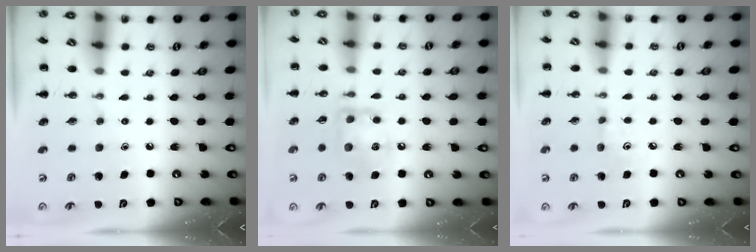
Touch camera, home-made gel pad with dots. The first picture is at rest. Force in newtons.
{"total": 11.7, "press": 11.6, "slide": 1.1}
{"total": 3.6, "press": 3.4, "slide": 1.3}